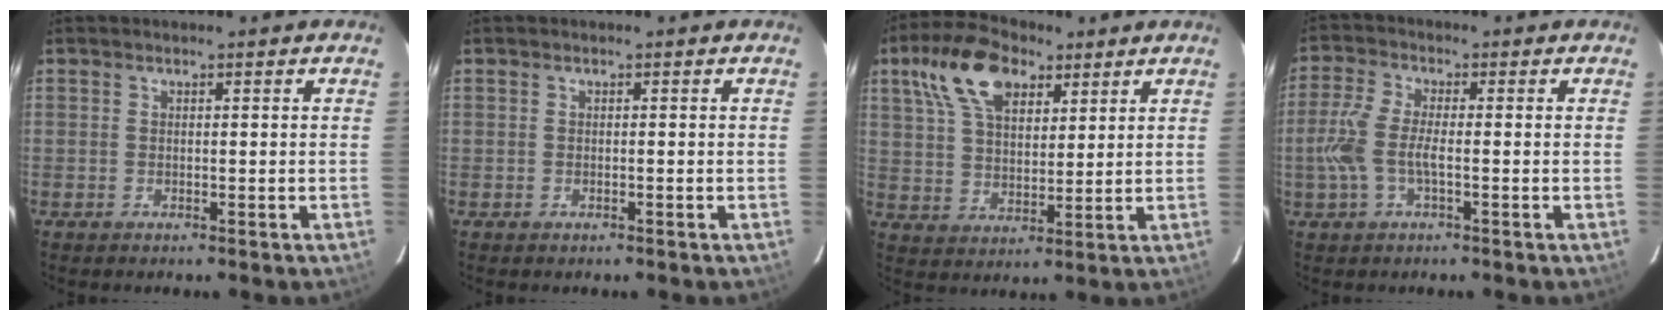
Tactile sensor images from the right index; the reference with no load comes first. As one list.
[{"total": 0.0}, {"total": 13.9, "force": [7.4, 7.4, 9.2], "torque": [-0.180, 0.035, 0.133]}, {"total": 7.1, "force": [-1.4, 2.4, 6.5], "torque": [-0.146, 0.000, -0.028]}]